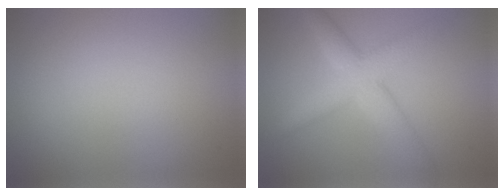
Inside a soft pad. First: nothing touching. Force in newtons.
{"total": 4.8, "press": 4.8, "slide": 0.3}